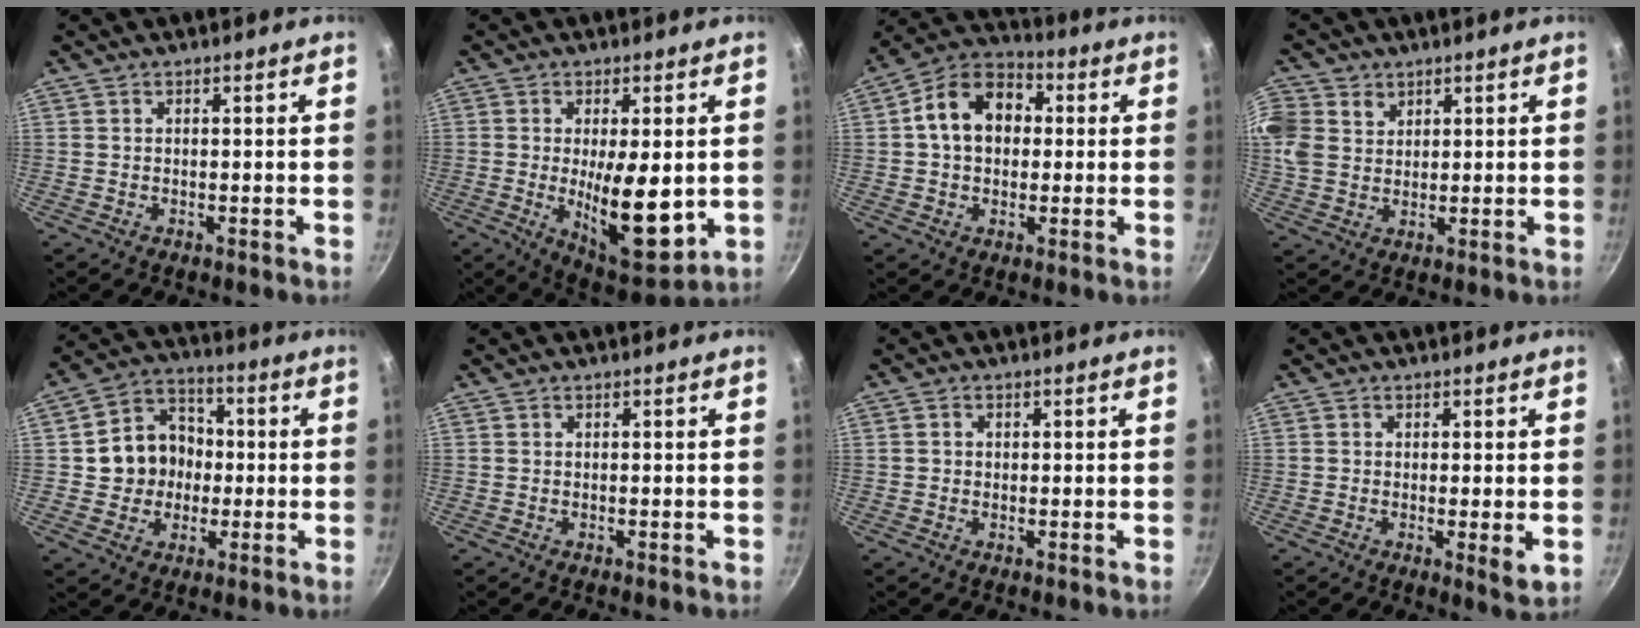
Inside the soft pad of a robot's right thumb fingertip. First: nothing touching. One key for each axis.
{"total": 14.1, "fx": -0.7, "fy": 5.2, "fz": 13.0, "tx": -0.183, "ty": -0.023, "tz": 0.002}
{"total": 12.6, "fx": 1.6, "fy": 9.4, "fz": 8.2, "tx": -0.104, "ty": 0.028, "tz": 0.006}
{"total": 11.3, "fx": 4.1, "fy": 9.3, "fz": 4.9, "tx": -0.116, "ty": 0.012, "tz": 0.081}
{"total": 11.8, "fx": -0.2, "fy": 10.5, "fz": 5.3, "tx": -0.051, "ty": 0.027, "tz": -0.012}
{"total": 0.0}
{"total": 1.3, "fx": 0.1, "fy": 1.3, "fz": 0.5, "tx": -0.003, "ty": 0.002, "tz": -0.001}
{"total": 3.0, "fx": -0.1, "fy": 0.6, "fz": 3.0, "tx": -0.047, "ty": -0.013, "tz": -0.003}